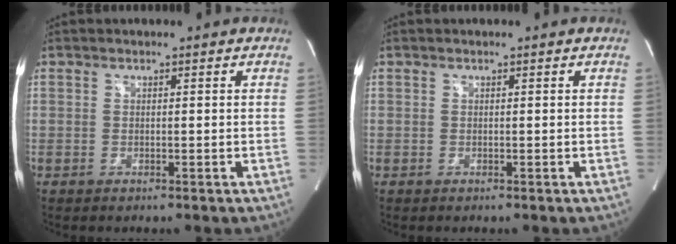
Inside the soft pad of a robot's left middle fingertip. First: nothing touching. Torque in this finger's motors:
{"motor_torque": [-0.18, -0.16, 0.08, 0.01]}